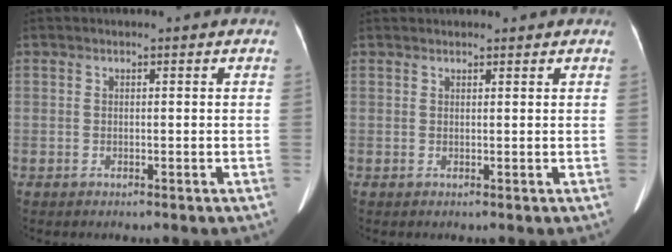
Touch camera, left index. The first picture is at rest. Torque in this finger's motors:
{"motor_torque": [0.41, -0.49, 0.07, 0.02]}